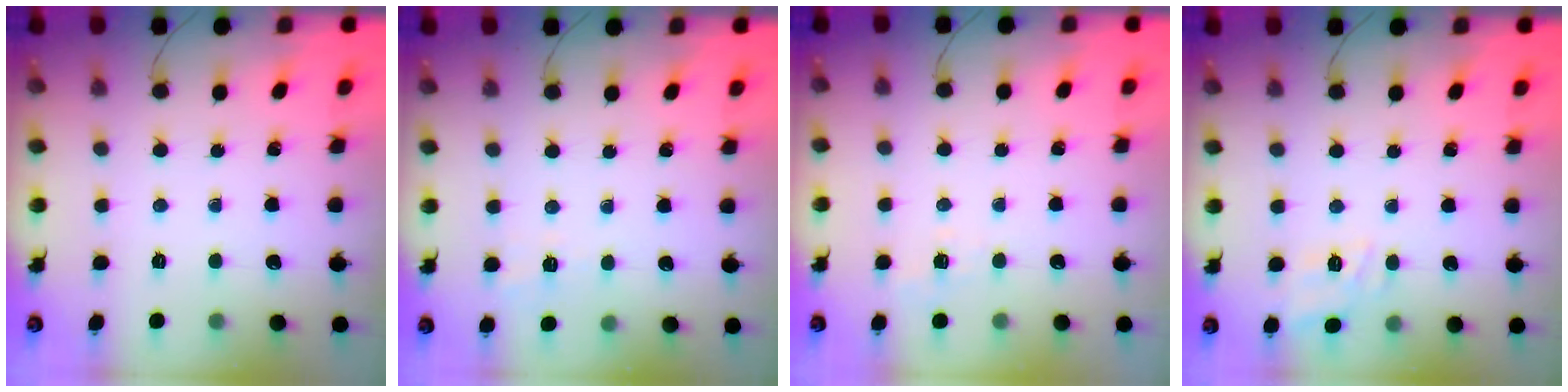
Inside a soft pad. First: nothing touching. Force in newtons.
{"total": 2.7, "press": 2.3, "slide": 1.5}
{"total": 2.6, "press": 2.1, "slide": 1.6}
{"total": 11.1, "press": 11.1, "slide": 0.9}